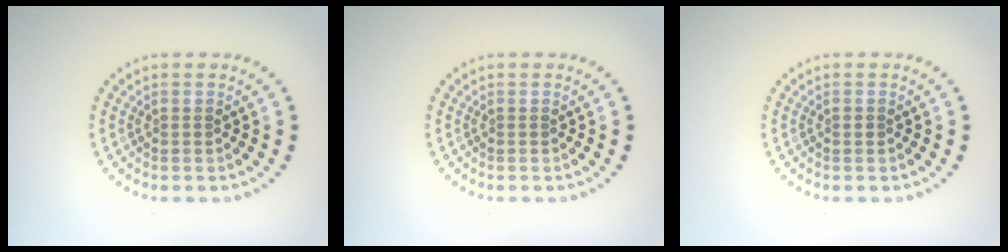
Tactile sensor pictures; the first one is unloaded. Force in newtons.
{"total": 0.0}
{"total": 0.5, "press": 0.5, "slide": 0.0}